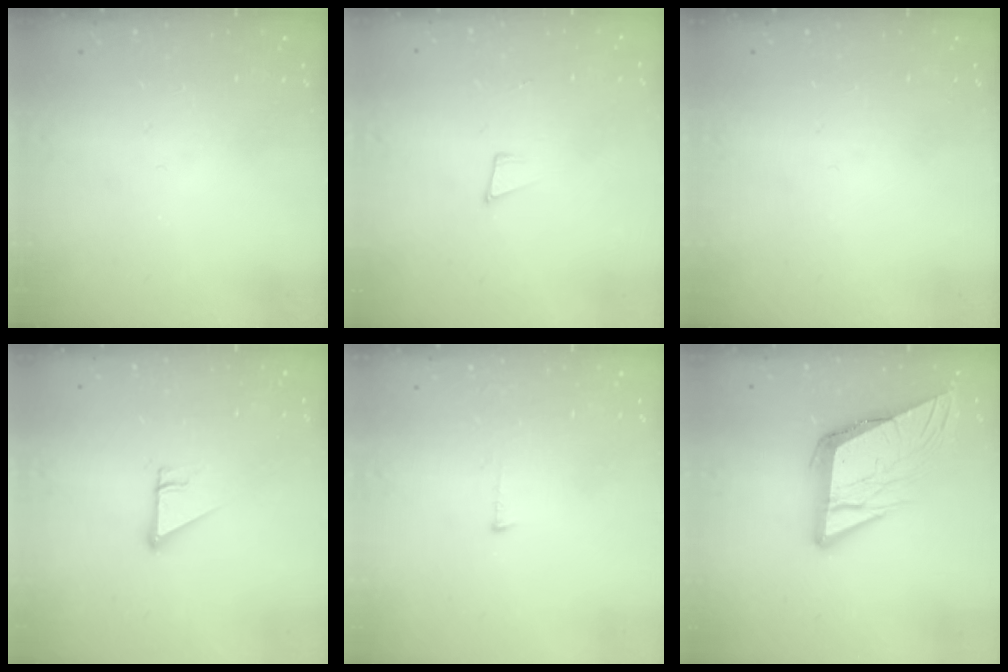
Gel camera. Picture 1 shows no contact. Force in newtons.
{"total": 4.8, "press": 3.6, "slide": 3.2}
{"total": 0.0}
{"total": 4.2, "press": 4.2, "slide": 0.3}
{"total": 3.0, "press": 3.0, "slide": 0.3}
{"total": 13.7, "press": 13.4, "slide": 2.6}